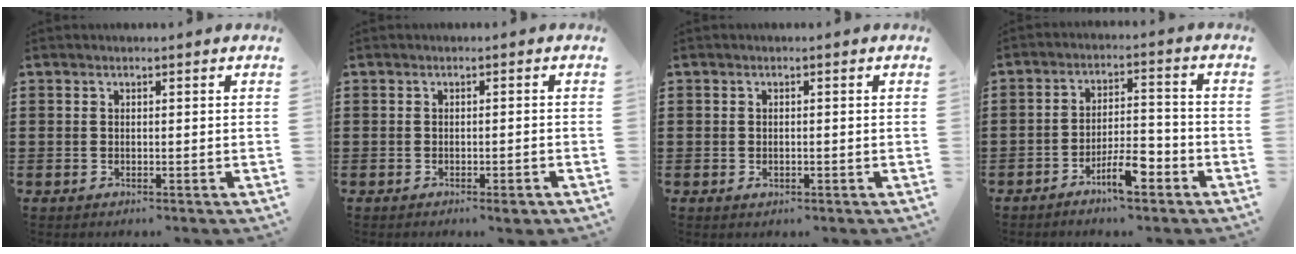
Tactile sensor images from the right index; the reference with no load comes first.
{"total": 1.5, "force": [-1.1, 0.0, 0.9], "torque": [-0.017, -0.003, -0.020]}
{"total": 0.8, "force": [-0.4, 0.4, 0.5], "torque": [-0.011, -0.003, -0.006]}
{"total": 6.6, "force": [-4.1, 2.1, 4.7], "torque": [-0.088, 0.009, -0.077]}